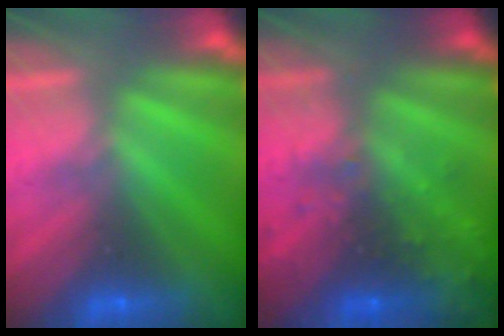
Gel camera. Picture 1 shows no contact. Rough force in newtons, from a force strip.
{"total": 7.2}